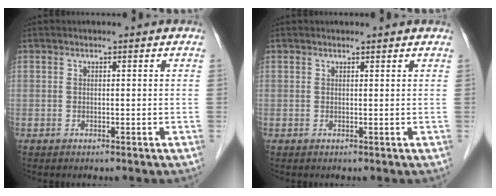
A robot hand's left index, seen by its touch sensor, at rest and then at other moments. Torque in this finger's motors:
{"motor_torque": [-0.05, 0.04, -0.29, -0.01]}